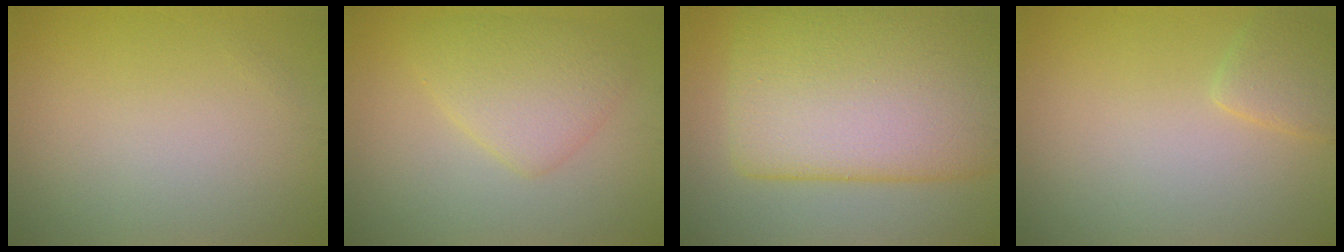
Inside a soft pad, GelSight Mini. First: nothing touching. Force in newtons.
{"total": 3.9, "press": 3.9, "slide": 0.1}
{"total": 14.8, "press": 14.8, "slide": 0.4}
{"total": 2.0, "press": 2.0, "slide": 0.1}